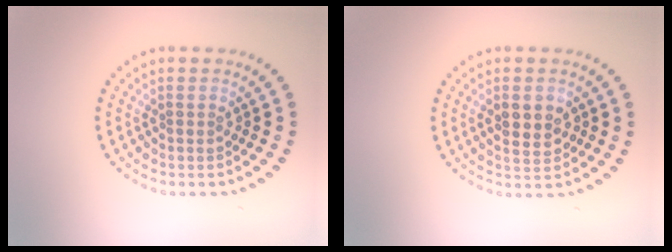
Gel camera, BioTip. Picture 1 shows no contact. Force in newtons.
{"total": 2.9, "press": 2.9, "slide": 0.1}